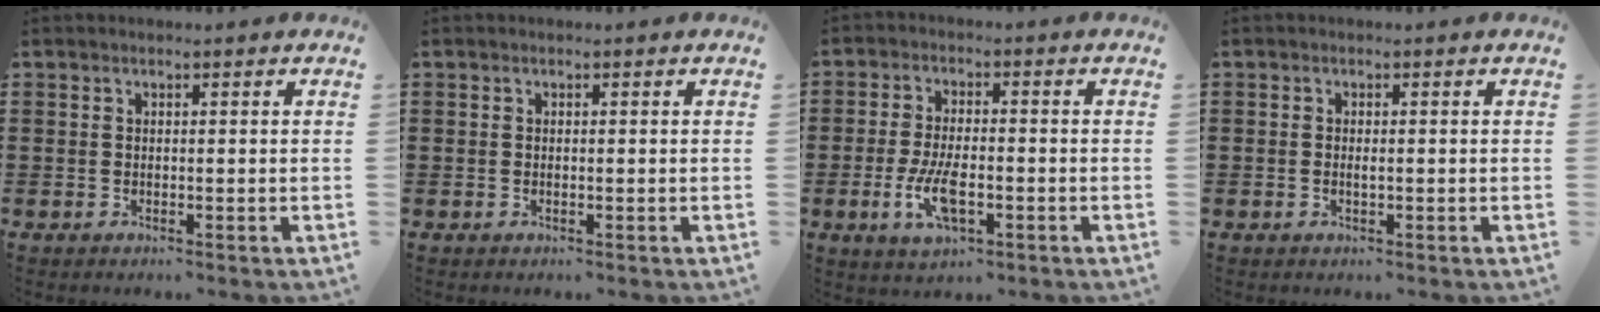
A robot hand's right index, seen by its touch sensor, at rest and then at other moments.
{"total": 0.0}
{"total": 6.7, "force": [-2.1, 2.8, 5.7], "torque": [-0.127, -0.006, -0.043]}
{"total": 0.8, "force": [-0.1, 0.4, 0.7], "torque": [-0.014, -0.001, -0.002]}